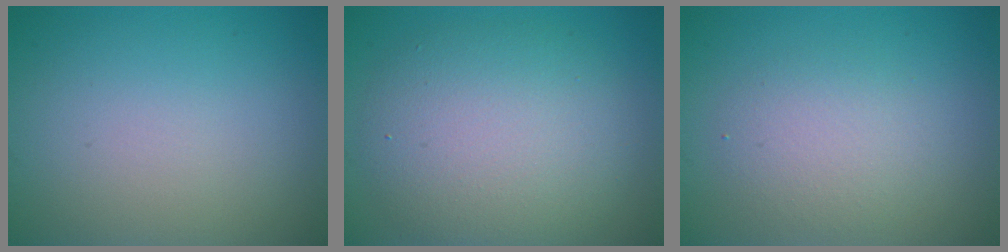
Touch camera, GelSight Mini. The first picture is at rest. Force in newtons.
{"total": 7.1, "press": 7.1, "slide": 0.3}
{"total": 2.8, "press": 2.8, "slide": 0.1}